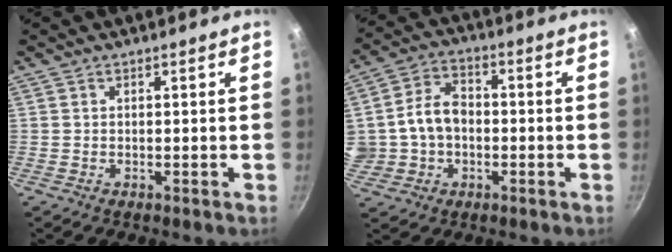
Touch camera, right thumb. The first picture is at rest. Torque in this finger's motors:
{"motor_torque": [-0.37, 0.53, 0.53, 0.50, 0.07]}